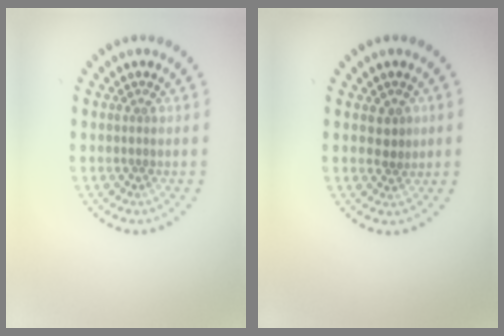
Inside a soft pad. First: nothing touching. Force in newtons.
{"total": 1.6, "press": 1.5, "slide": 0.7}